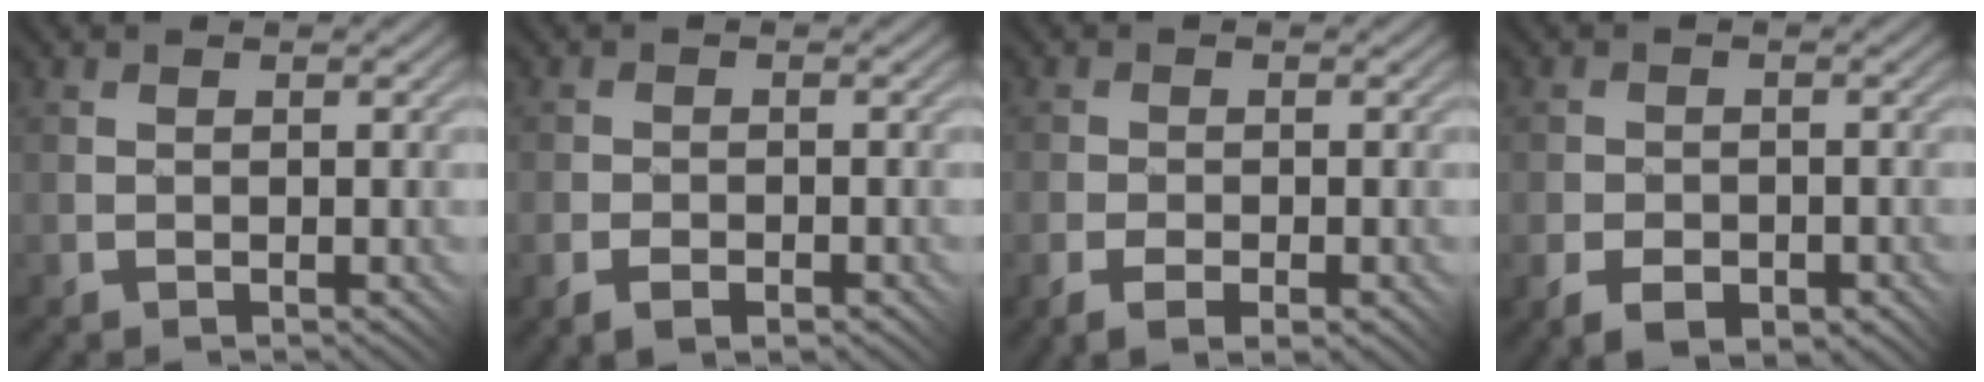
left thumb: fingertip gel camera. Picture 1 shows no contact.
{"total": 2.4, "force": [-1.5, 1.3, 1.5], "torque": [-0.028, -0.004, -0.032]}
{"total": 3.7, "force": [-1.9, 1.8, 2.6], "torque": [-0.043, -0.011, -0.034]}
{"total": 3.8, "force": [-2.0, 2.4, 2.2], "torque": [-0.034, -0.009, -0.035]}